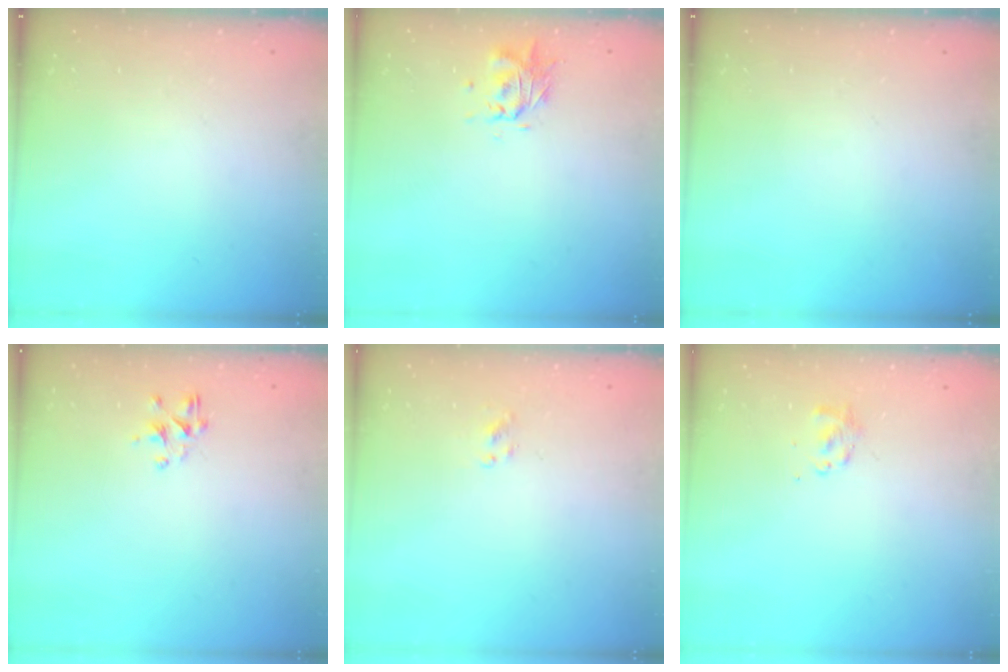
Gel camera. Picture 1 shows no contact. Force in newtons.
{"total": 0.6, "press": 0.5, "slide": 0.3}
{"total": 0.0}
{"total": 2.2, "press": 2.1, "slide": 0.8}
{"total": 1.7, "press": 1.5, "slide": 0.9}
{"total": 2.8, "press": 2.7, "slide": 0.8}